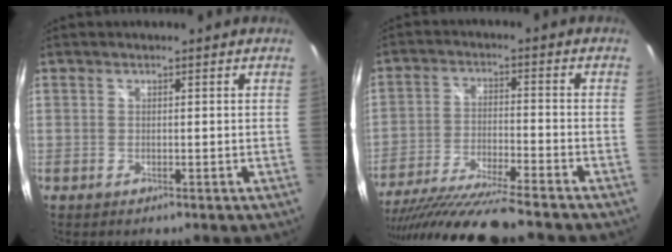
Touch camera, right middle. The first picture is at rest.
{"total": 15.6, "force": [-13.6, -0.1, 7.6], "torque": [-0.161, -0.041, -0.238]}